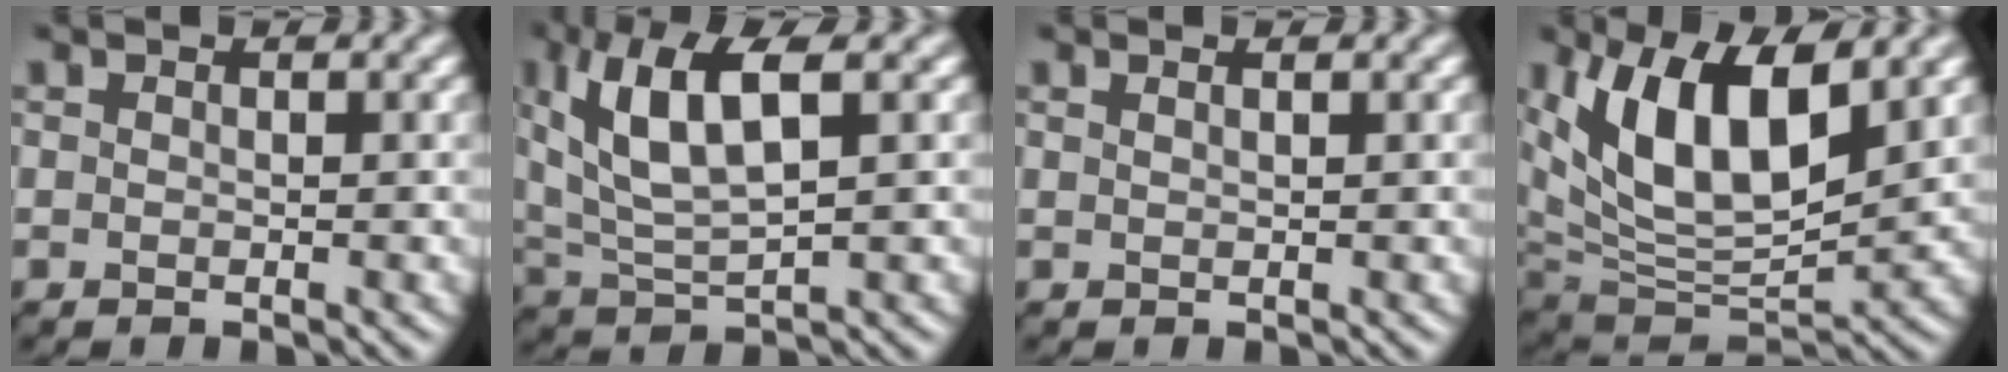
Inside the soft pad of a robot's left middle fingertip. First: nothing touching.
{"total": 8.9, "force": [3.2, 3.1, 7.7], "torque": [-0.166, 0.015, 0.061]}
{"total": 0.8, "force": [0.6, -0.1, 0.4], "torque": [-0.005, -0.006, 0.014]}
{"total": 10.5, "force": [3.8, 4.6, 8.7], "torque": [-0.159, -0.002, 0.067]}